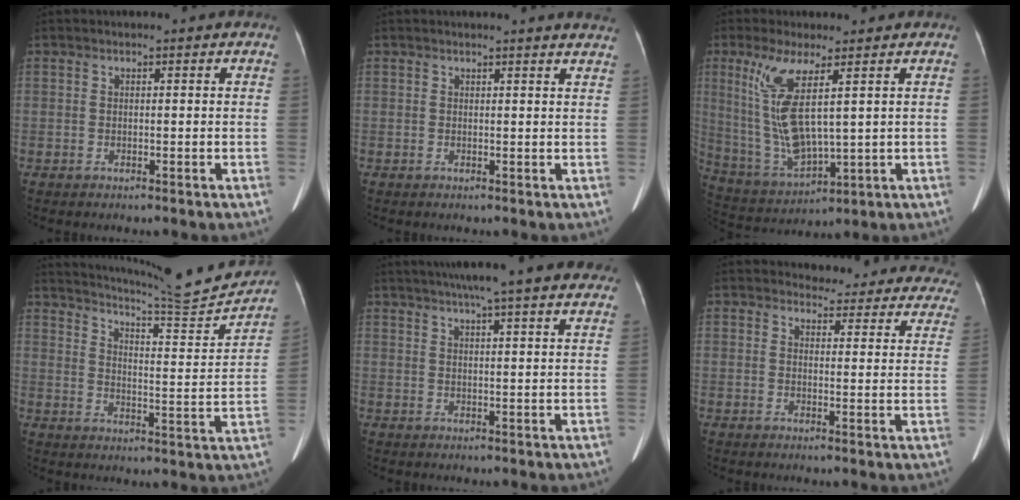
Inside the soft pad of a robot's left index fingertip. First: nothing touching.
{"total": 4.5, "force": [4.3, -0.3, 1.3], "torque": [-0.014, -0.008, 0.025]}
{"total": 11.4, "force": [3.4, 2.3, 10.6], "torque": [-0.241, -0.017, 0.079]}
{"total": 17.3, "force": [16.6, -0.5, 4.8], "torque": [-0.082, -0.055, 0.219]}
{"total": 19.2, "force": [16.1, 1.1, 10.3], "torque": [-0.158, 0.030, 0.200]}
{"total": 17.9, "force": [17.0, 4.8, 2.2], "torque": [0.013, -0.063, 0.165]}